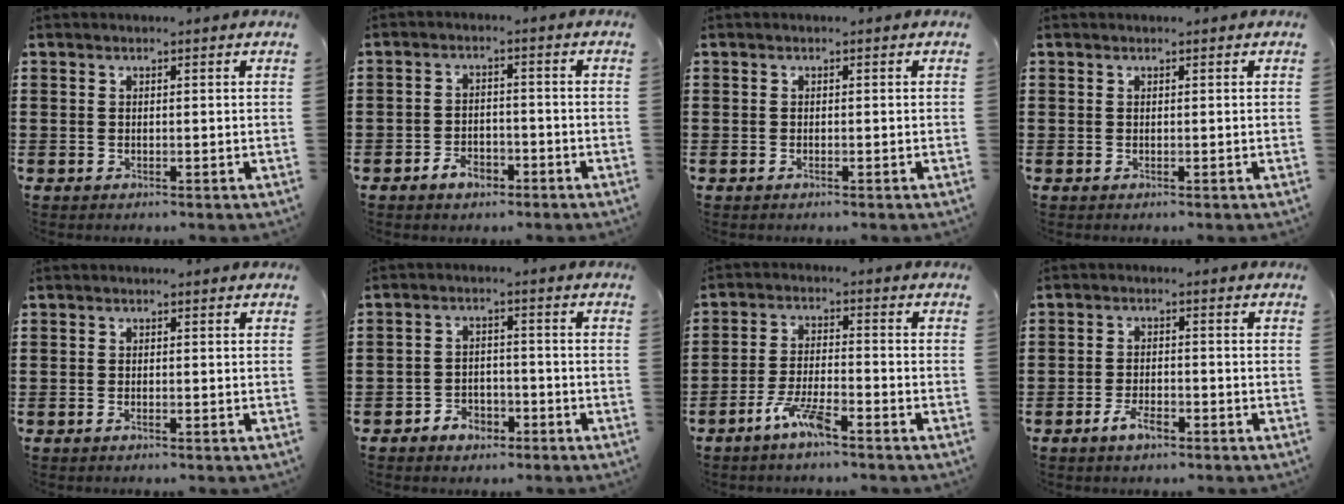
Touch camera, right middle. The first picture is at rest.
{"total": 3.4, "force": [-2.5, 1.9, 1.5], "torque": [-0.027, 0.005, -0.049]}
{"total": 0.0}
{"total": 0.0}
{"total": 0.6, "force": [-0.4, 0.1, 0.4], "torque": [-0.009, -0.003, -0.006]}
{"total": 3.1, "force": [-2.6, 1.7, 0.6], "torque": [-0.016, 0.006, -0.055]}
{"total": 5.7, "force": [-4.0, 0.9, 3.9], "torque": [-0.097, -0.006, -0.081]}
{"total": 3.7, "force": [-2.3, 1.4, 2.4], "torque": [-0.054, 0.000, -0.048]}